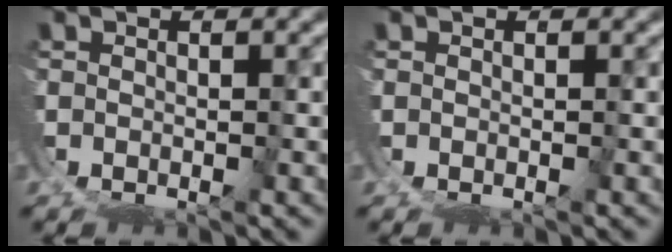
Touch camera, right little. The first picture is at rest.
{"total": 0.0}